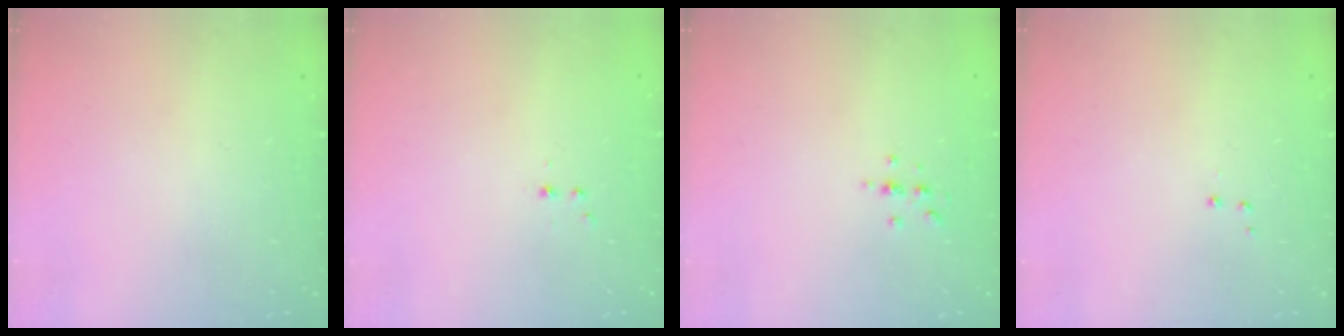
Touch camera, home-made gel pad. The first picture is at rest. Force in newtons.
{"total": 2.2, "press": 1.9, "slide": 1.0}
{"total": 3.0, "press": 3.0, "slide": 0.3}
{"total": 2.8, "press": 2.7, "slide": 0.5}